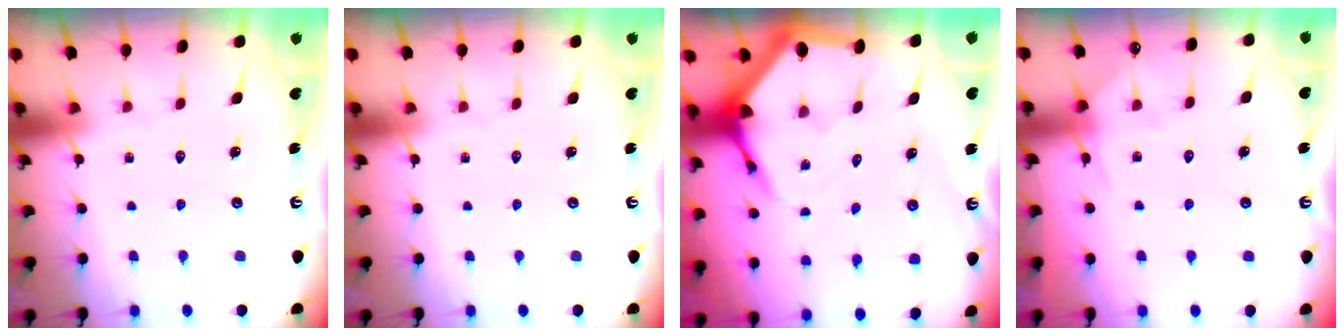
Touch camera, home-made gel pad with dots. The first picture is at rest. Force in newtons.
{"total": 0.0}
{"total": 6.0, "press": 5.9, "slide": 0.7}
{"total": 5.2, "press": 5.1, "slide": 0.7}